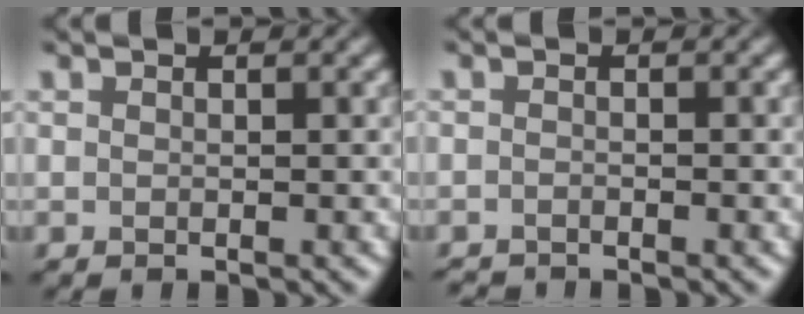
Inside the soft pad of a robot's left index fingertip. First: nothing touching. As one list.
[{"total": 1.2, "force": [-1.2, -0.1, 0.0], "torque": [0.000, -0.008, -0.024]}]